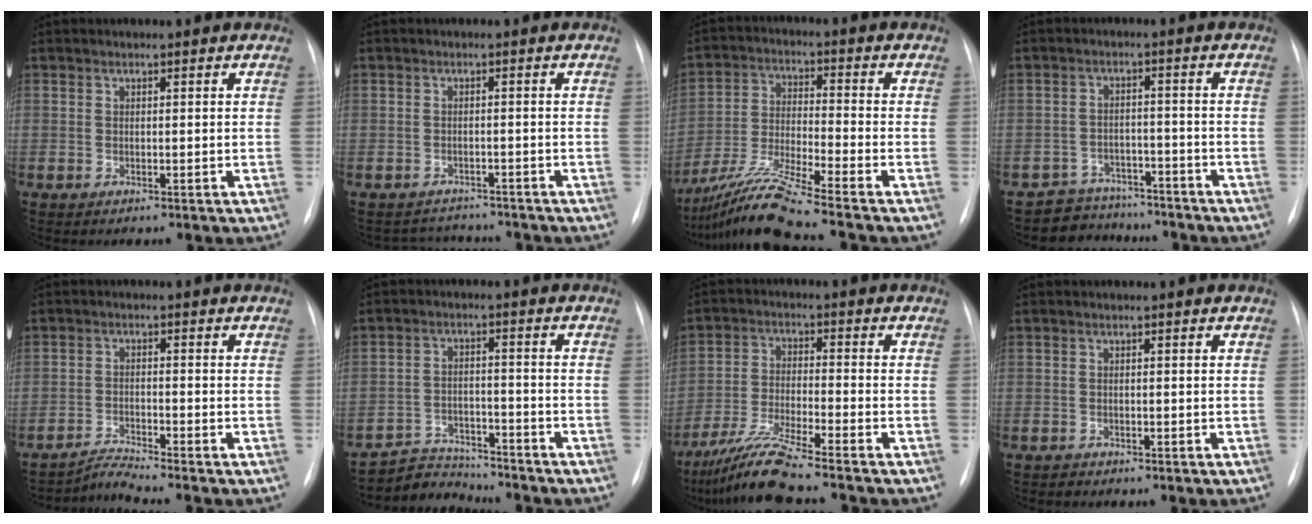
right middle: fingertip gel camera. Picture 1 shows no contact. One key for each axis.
{"total": 3.7, "fx": -3.3, "fy": 1.4, "fz": -0.8, "tx": 0.007, "ty": 0.009, "tz": -0.049}
{"total": 11.7, "fx": -9.8, "fy": -2.0, "fz": 6.1, "tx": -0.129, "ty": -0.023, "tz": -0.184}
{"total": 6.7, "fx": -5.7, "fy": 3.4, "fz": -0.6, "tx": 0.017, "ty": 0.028, "tz": -0.087}
{"total": 3.5, "fx": -3.1, "fy": -1.6, "fz": -0.3, "tx": -0.007, "ty": -0.022, "tz": -0.056}
{"total": 6.6, "fx": -6.4, "fy": 1.3, "fz": -0.8, "tx": 0.008, "ty": 0.007, "tz": -0.108}
{"total": 8.8, "fx": -7.4, "fy": -1.2, "fz": 4.6, "tx": -0.099, "ty": -0.032, "tz": -0.141}
{"total": 0.5, "fx": -0.5, "fy": 0.2, "fz": -0.1, "tx": -0.004, "ty": -0.003, "tz": -0.009}